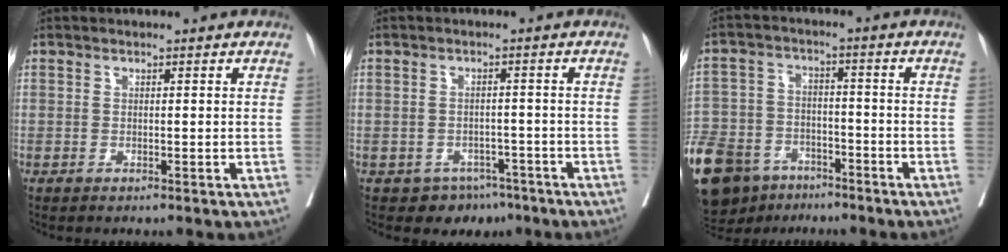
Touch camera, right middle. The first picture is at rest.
{"total": 4.4, "force": [-3.2, 3.0, 0.4], "torque": [0.008, 0.011, -0.040]}
{"total": 22.3, "force": [-14.5, 13.1, 10.7], "torque": [-0.322, -0.033, -0.240]}